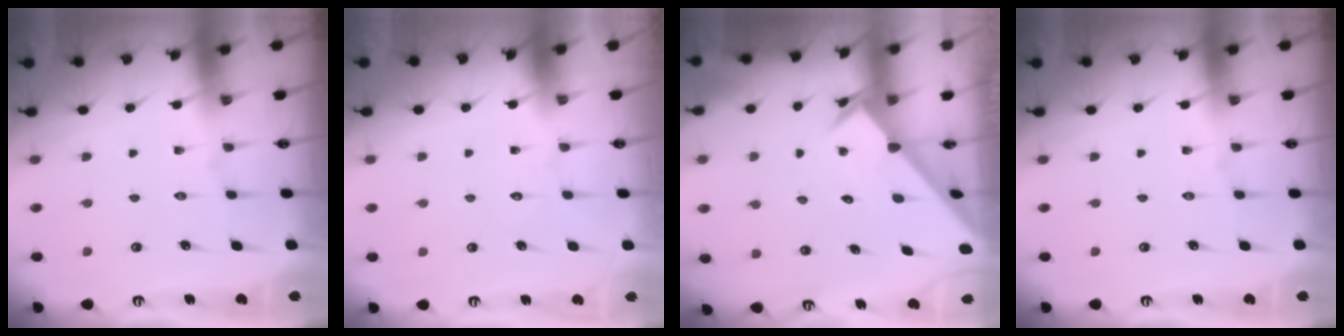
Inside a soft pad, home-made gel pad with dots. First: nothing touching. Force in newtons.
{"total": 1.6, "press": 1.6, "slide": 0.1}
{"total": 2.6, "press": 2.6, "slide": 0.2}
{"total": 0.0}